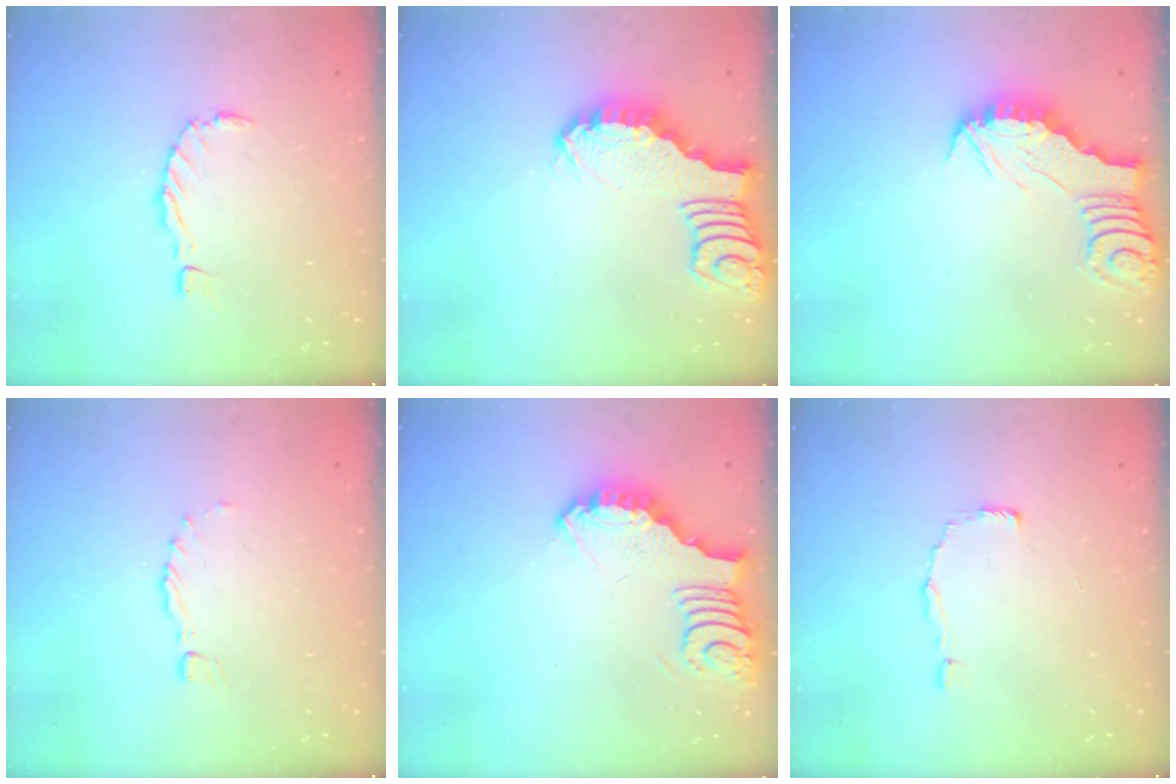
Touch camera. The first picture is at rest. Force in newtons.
{"total": 2.1, "press": 2.1, "slide": 0.2}
{"total": 2.6, "press": 2.6, "slide": 0.2}
{"total": 0.0}
{"total": 3.8, "press": 3.8, "slide": 0.3}
{"total": 2.0, "press": 2.0, "slide": 0.1}